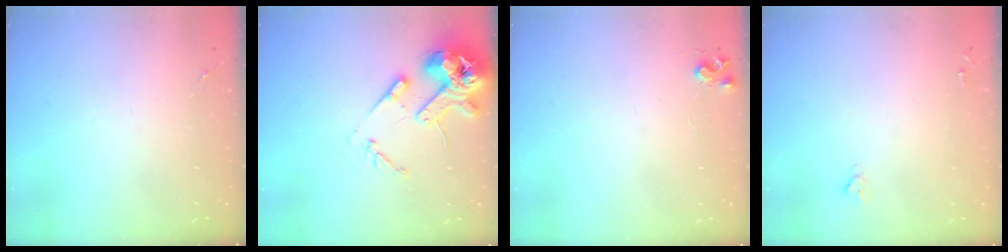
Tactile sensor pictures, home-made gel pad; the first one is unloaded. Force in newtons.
{"total": 15.0, "press": 14.8, "slide": 2.3}
{"total": 5.7, "press": 5.7, "slide": 0.7}
{"total": 1.9, "press": 1.9, "slide": 0.2}